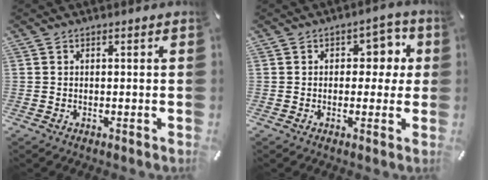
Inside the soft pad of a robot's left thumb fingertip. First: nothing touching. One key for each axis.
{"total": 6.6, "fx": 1.0, "fy": 4.9, "fz": 4.3, "tx": -0.036, "ty": -0.002, "tz": 0.005}